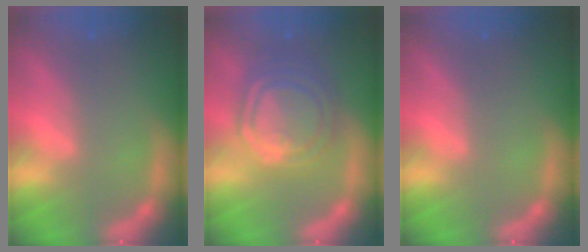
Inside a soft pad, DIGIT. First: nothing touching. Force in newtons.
{"total": 9.5}
{"total": 0.0}